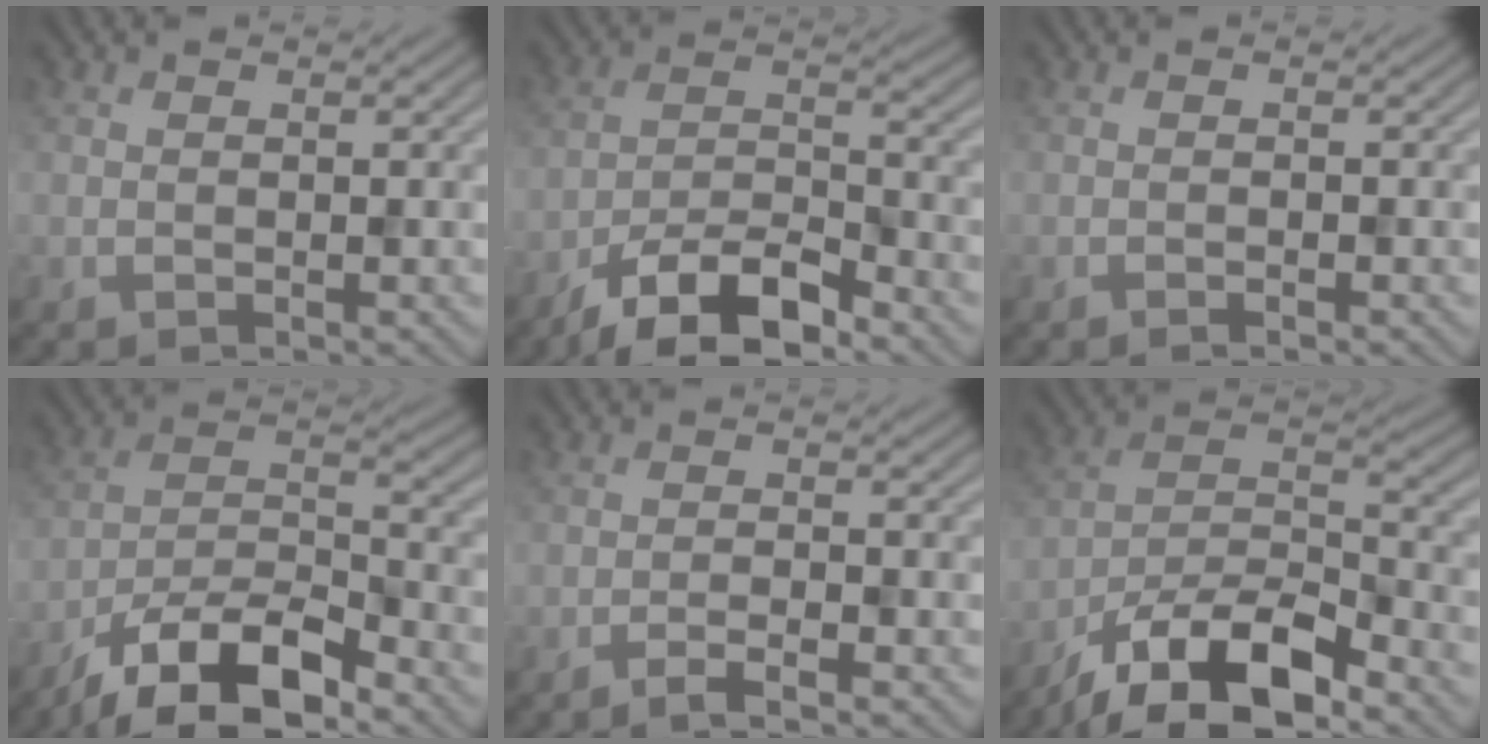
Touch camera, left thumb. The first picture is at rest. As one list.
[{"total": 10.1, "force": [-7.4, 3.3, 6.2], "torque": [-0.102, 0.000, -0.147]}, {"total": 0.6, "force": [-0.4, 0.0, 0.4], "torque": [-0.008, 0.001, -0.009]}, {"total": 12.5, "force": [-9.0, 4.1, 7.7], "torque": [-0.138, 0.000, -0.180]}, {"total": 2.1, "force": [-1.5, 0.2, 1.5], "torque": [-0.025, 0.006, -0.033]}, {"total": 14.0, "force": [-10.1, 4.6, 8.5], "torque": [-0.158, -0.004, -0.198]}]